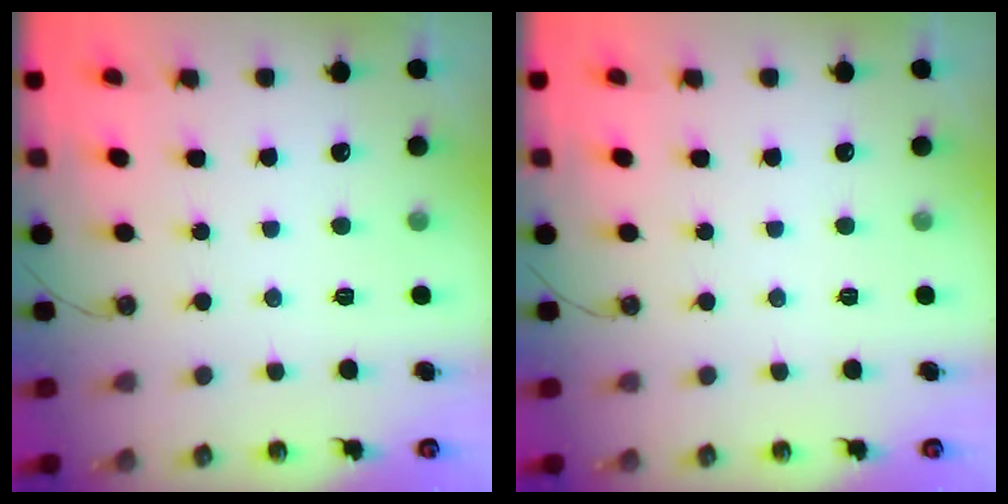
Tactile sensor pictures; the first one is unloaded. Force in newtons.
{"total": 0.0}